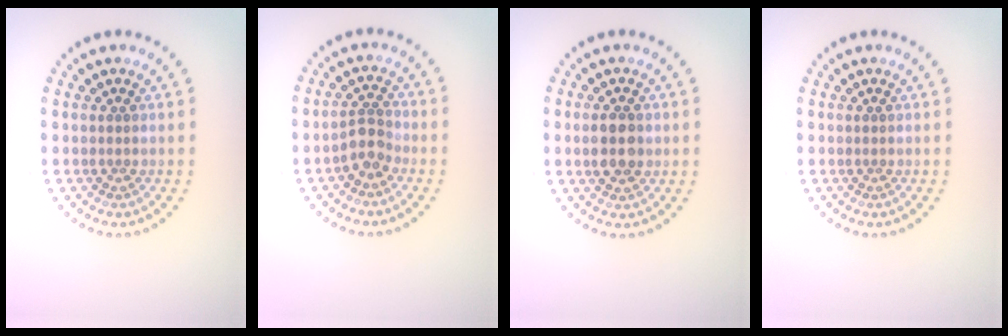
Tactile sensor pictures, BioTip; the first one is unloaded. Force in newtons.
{"total": 2.3, "press": 1.9, "slide": 1.3}
{"total": 3.2, "press": 3.2, "slide": 0.1}
{"total": 0.0}